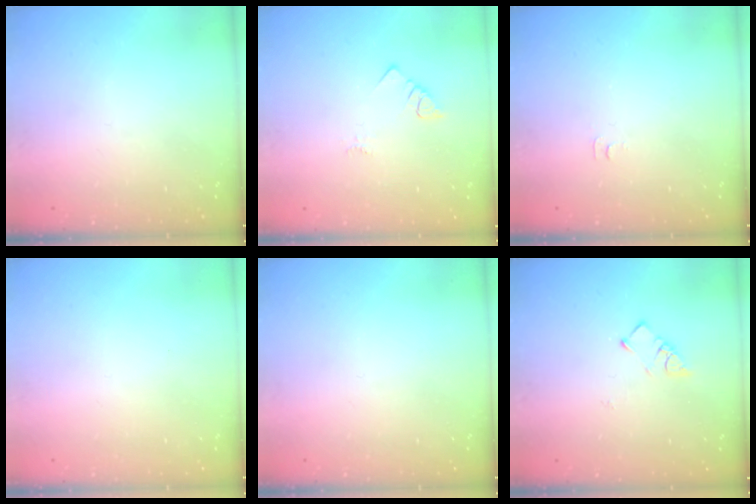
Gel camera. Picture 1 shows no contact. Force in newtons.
{"total": 2.0, "press": 2.0, "slide": 0.4}
{"total": 4.6, "press": 4.5, "slide": 0.6}
{"total": 1.7, "press": 1.6, "slide": 0.1}
{"total": 0.0}
{"total": 3.4, "press": 3.3, "slide": 0.5}